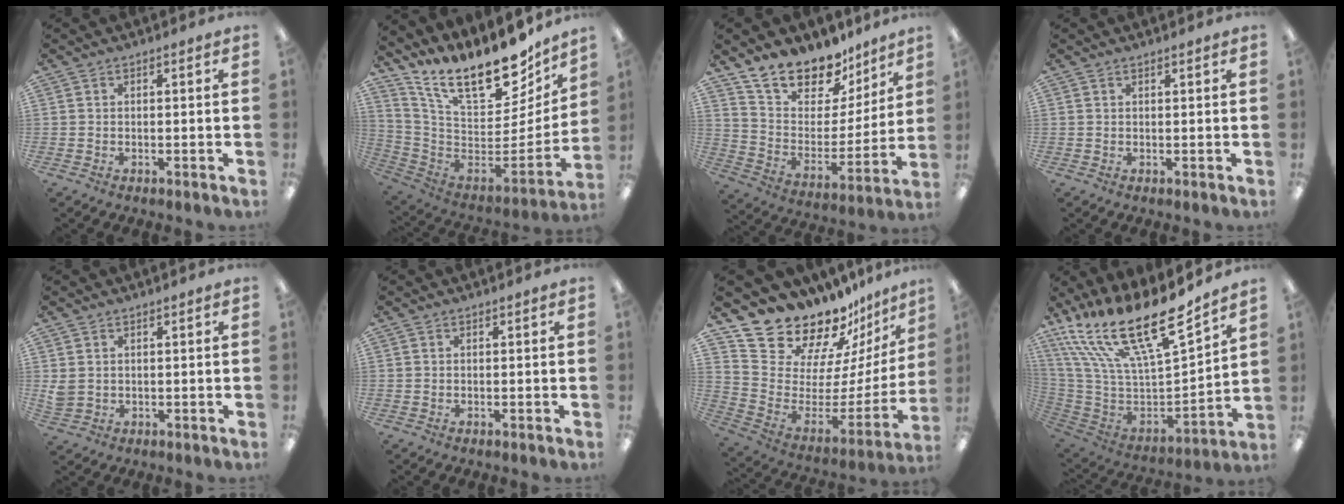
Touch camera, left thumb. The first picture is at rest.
{"total": 21.7, "force": [15.5, 8.3, 12.7], "torque": [-0.186, -0.120, 0.263]}
{"total": 16.1, "force": [13.9, 7.1, 4.0], "torque": [-0.086, -0.116, 0.252]}
{"total": 0.5, "force": [0.5, 0.0, 0.1], "torque": [-0.003, 0.001, 0.009]}
{"total": 2.4, "force": [1.1, 2.0, 0.8], "torque": [-0.019, 0.001, 0.022]}
{"total": 0.0}
{"total": 18.9, "force": [17.7, 5.8, 3.1], "torque": [-0.069, -0.165, 0.326]}
{"total": 24.9, "force": [17.3, 7.8, 16.1], "torque": [-0.299, -0.121, 0.301]}